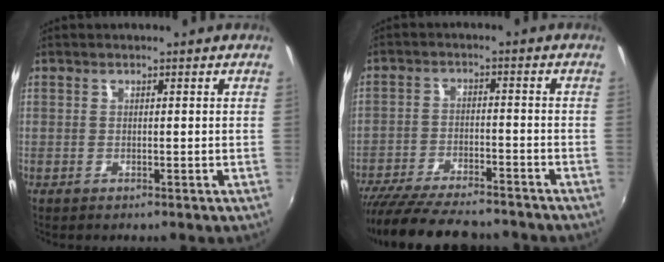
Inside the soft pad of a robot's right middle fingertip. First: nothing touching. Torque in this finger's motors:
{"motor_torque": [1.08, -1.06, 0.46, 0.12]}